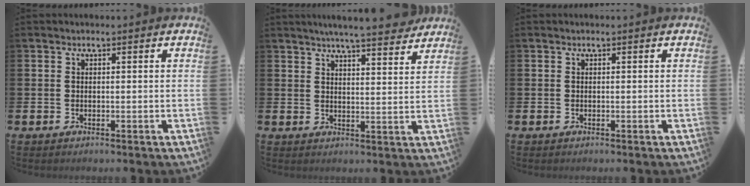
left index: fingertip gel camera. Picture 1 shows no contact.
{"total": 6.1, "force": [5.9, -0.3, 1.7], "torque": [-0.039, -0.032, 0.102]}
{"total": 0.0}